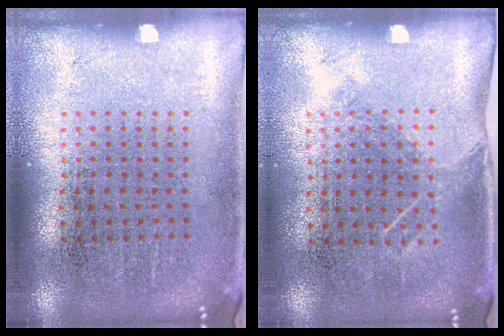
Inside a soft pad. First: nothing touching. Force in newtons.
{"total": 1.1, "press": 0.8, "slide": 0.6}